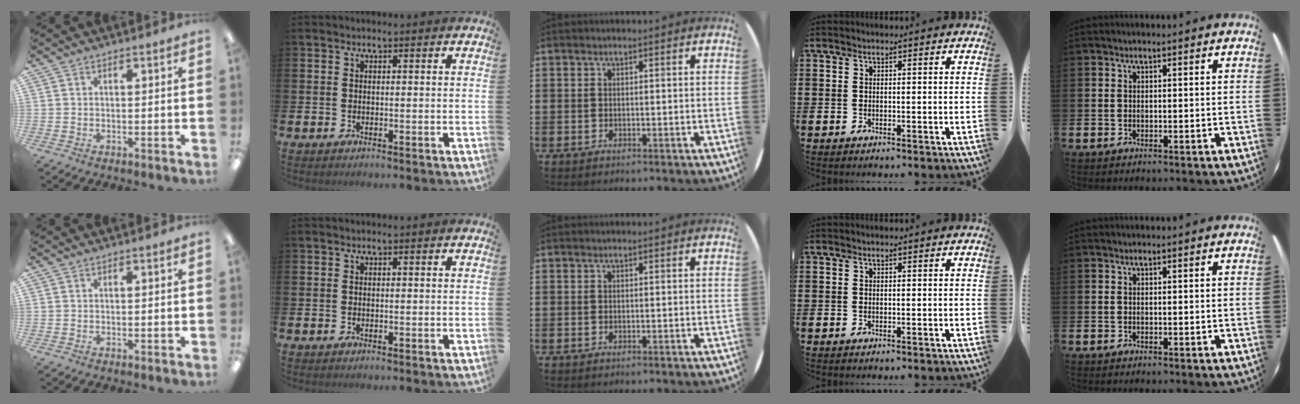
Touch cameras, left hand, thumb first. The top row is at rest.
{}